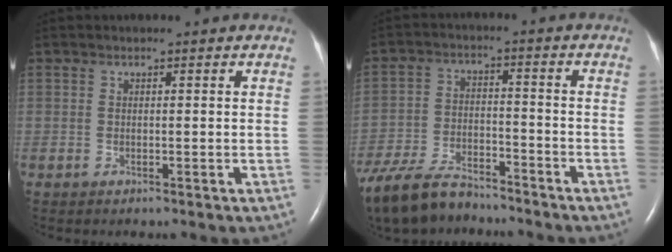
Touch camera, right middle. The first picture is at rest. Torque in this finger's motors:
{"motor_torque": [0.28, -0.83, 0.36, 0.11]}